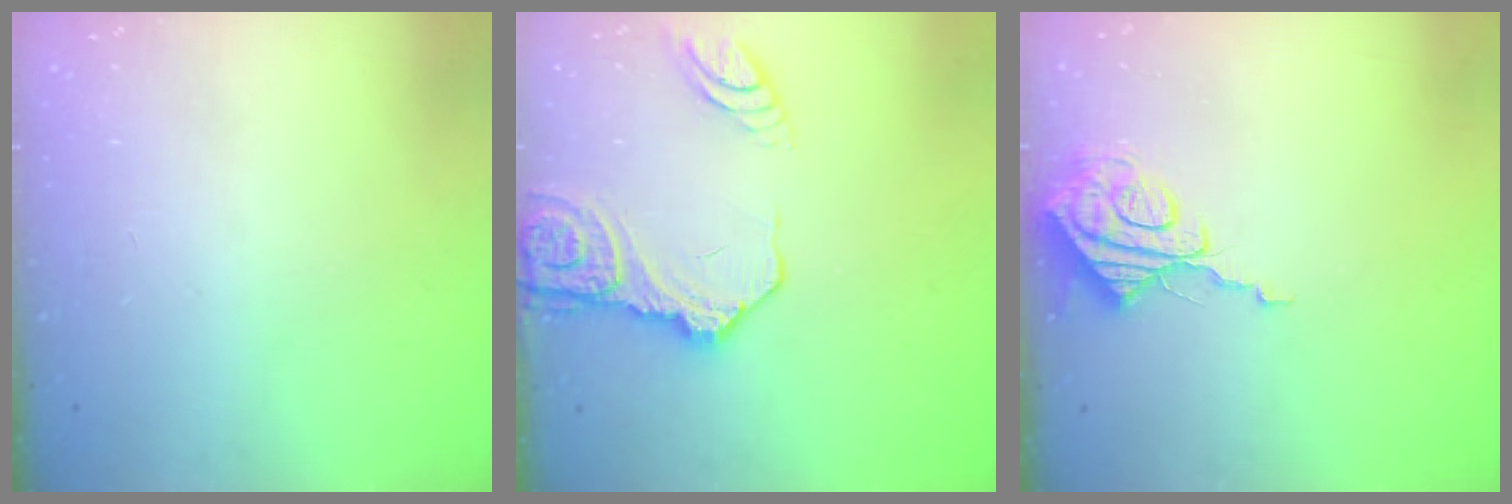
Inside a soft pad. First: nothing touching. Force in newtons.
{"total": 14.9, "press": 14.8, "slide": 1.3}
{"total": 8.6, "press": 8.6, "slide": 0.6}